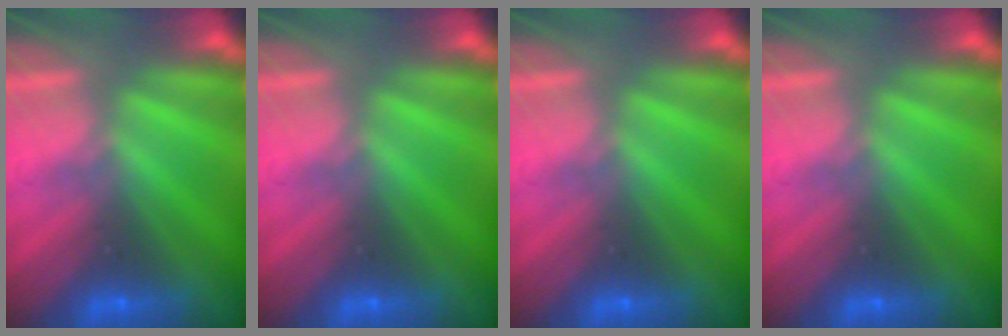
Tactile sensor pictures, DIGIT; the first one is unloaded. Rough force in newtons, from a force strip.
{"total": 0.0}
{"total": 0.0}
{"total": 0.0}